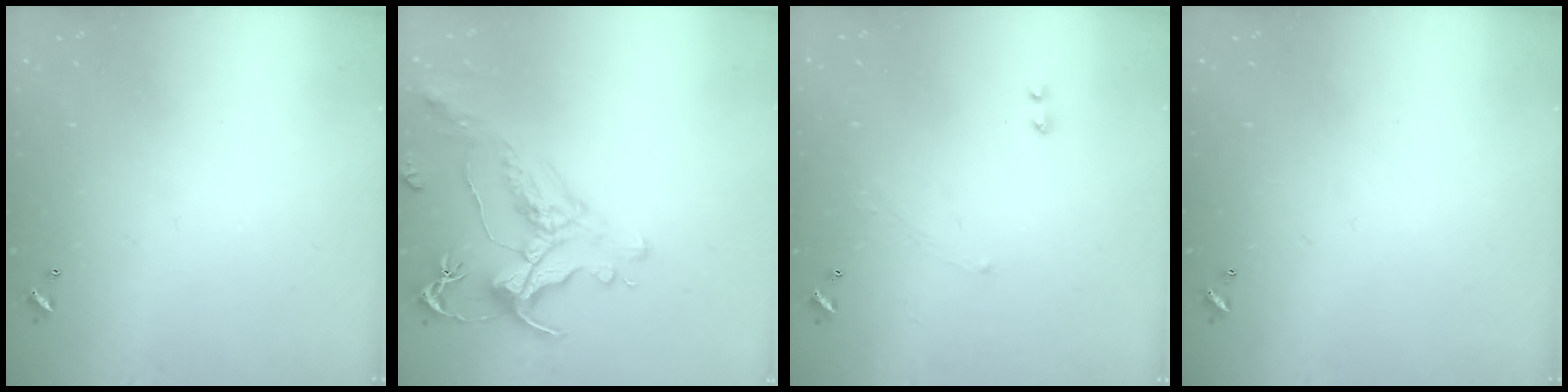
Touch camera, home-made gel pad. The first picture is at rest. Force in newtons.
{"total": 1.4, "press": 0.2, "slide": 1.4}
{"total": 1.0, "press": 0.7, "slide": 0.6}
{"total": 0.0}